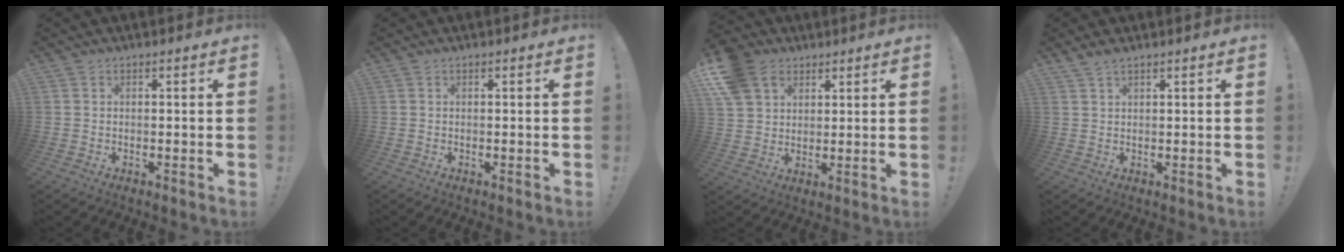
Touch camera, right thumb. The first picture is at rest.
{"total": 0.0}
{"total": 11.6, "force": [6.0, 8.7, 4.7], "torque": [-0.106, -0.027, 0.122]}
{"total": 2.0, "force": [1.7, 0.2, 1.0], "torque": [-0.028, -0.007, 0.033]}